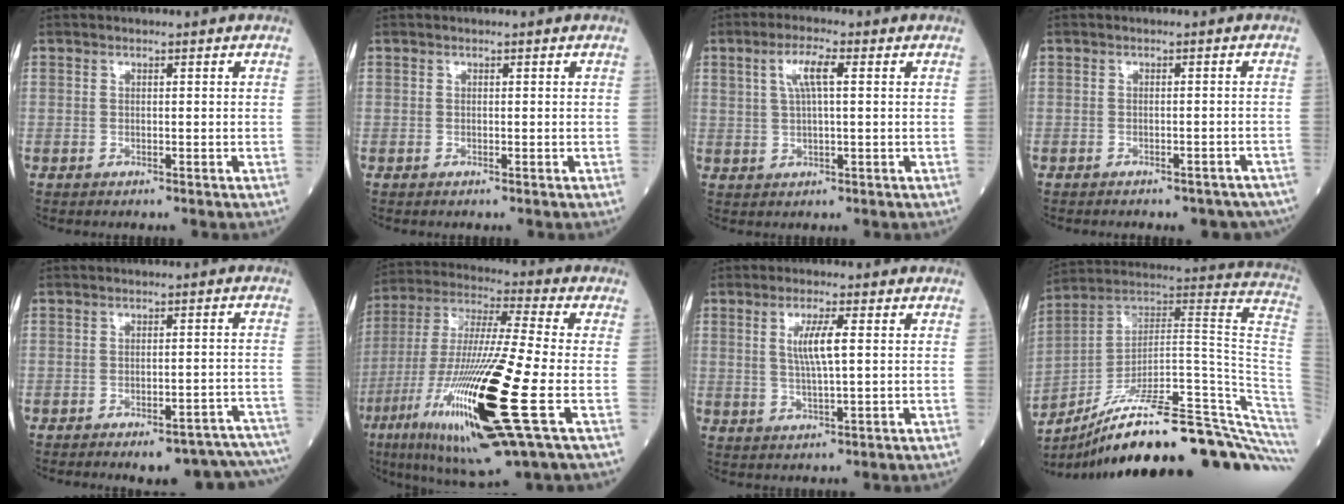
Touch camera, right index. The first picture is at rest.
{"total": 0.0}
{"total": 4.9, "force": [1.7, 0.9, 4.5], "torque": [-0.093, 0.011, 0.034]}
{"total": 9.5, "force": [-8.3, 3.6, 3.0], "torque": [-0.037, 0.003, -0.079]}
{"total": 13.8, "force": [-12.5, 2.3, 5.5], "torque": [-0.007, 0.026, -0.139]}
{"total": 26.0, "force": [-8.4, 1.7, 24.5], "torque": [-0.502, -0.053, -0.153]}
{"total": 5.1, "force": [1.1, 0.3, 5.0], "torque": [-0.097, -0.001, 0.023]}
{"total": 32.4, "force": [-23.6, 3.0, 21.9], "torque": [-0.200, 0.018, -0.341]}